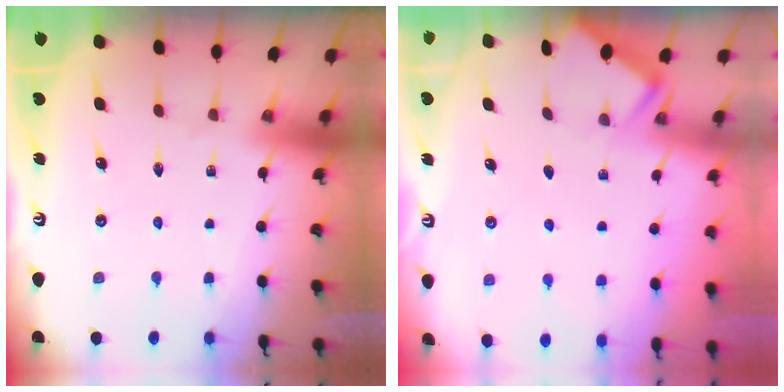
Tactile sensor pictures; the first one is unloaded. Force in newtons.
{"total": 2.0, "press": 2.0, "slide": 0.3}